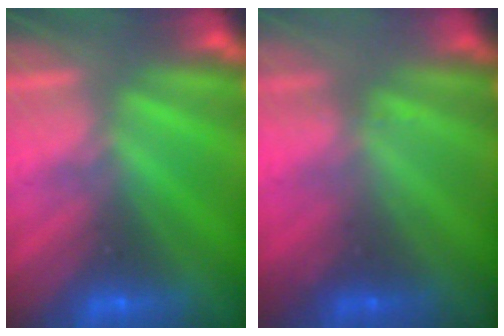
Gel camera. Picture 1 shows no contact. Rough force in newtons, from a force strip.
{"total": 2.2}